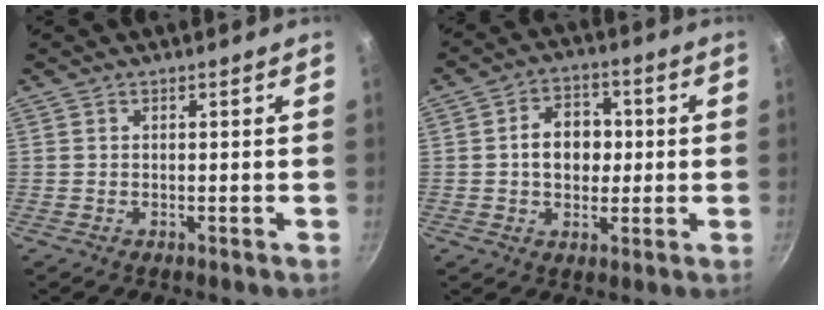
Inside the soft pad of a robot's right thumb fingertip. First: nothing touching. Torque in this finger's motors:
{"motor_torque": [0.20, 1.89, 0.89, -0.56, 0.10]}